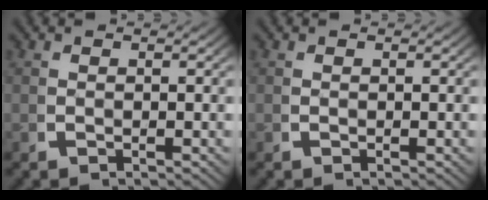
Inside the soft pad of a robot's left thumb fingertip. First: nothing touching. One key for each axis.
{"total": 0.0}